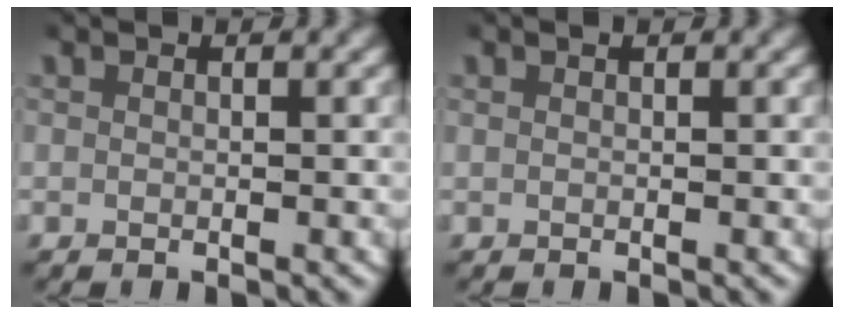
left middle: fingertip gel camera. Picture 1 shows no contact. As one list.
[{"total": 0.6, "force": [0.3, 0.0, 0.5], "torque": [-0.007, 0.005, 0.004]}]